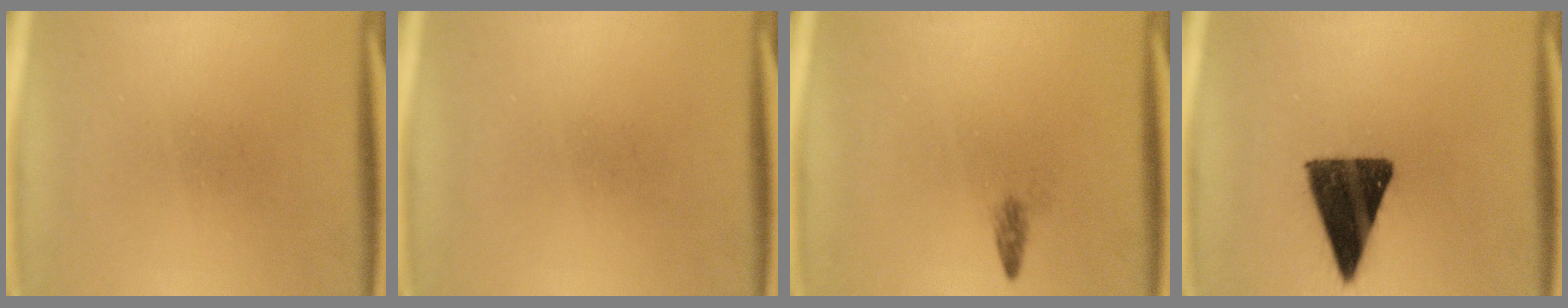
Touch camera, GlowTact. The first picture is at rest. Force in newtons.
{"total": 0.0}
{"total": 1.1}
{"total": 13.5}